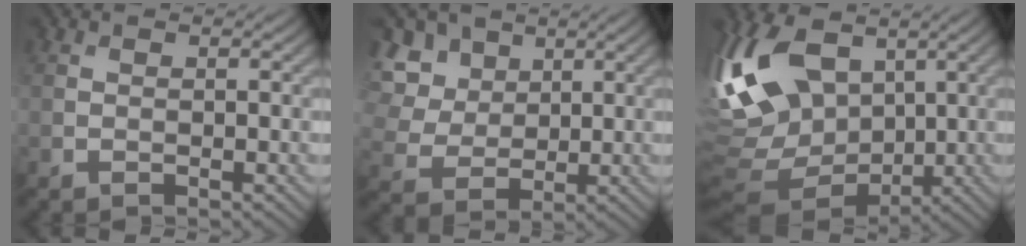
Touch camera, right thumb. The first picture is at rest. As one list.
[{"total": 8.4, "force": [3.5, 6.4, 4.2], "torque": [-0.152, 0.011, 0.073]}, {"total": 16.8, "force": [2.5, 11.0, 12.5], "torque": [-0.315, -0.009, 0.054]}]